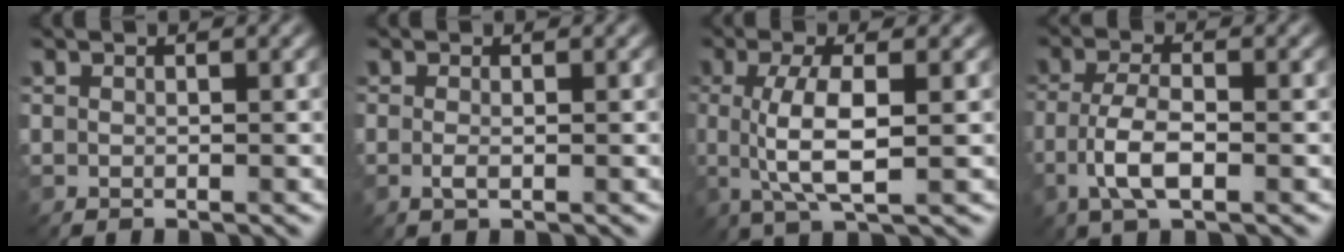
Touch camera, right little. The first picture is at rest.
{"total": 0.9, "force": [-0.2, 0.2, 0.9], "torque": [-0.021, -0.004, -0.004]}
{"total": 5.3, "force": [0.0, 1.4, 5.1], "torque": [-0.106, 0.001, 0.002]}
{"total": 4.0, "force": [-1.5, 1.3, 3.5], "torque": [-0.075, 0.003, -0.034]}